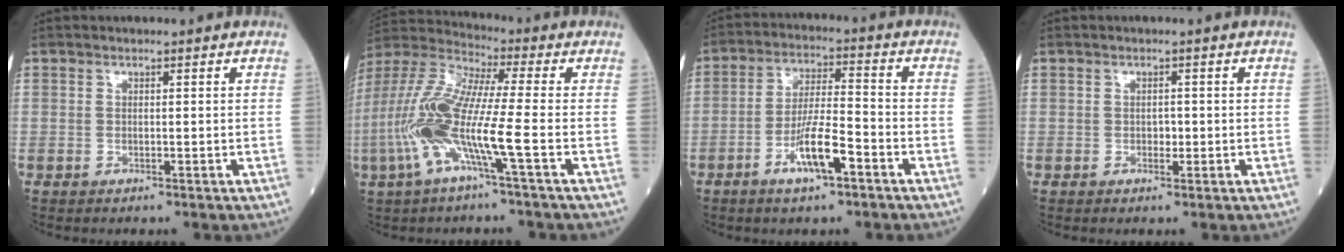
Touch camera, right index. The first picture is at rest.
{"total": 14.1, "force": [-4.1, 0.3, 13.5], "torque": [-0.297, -0.002, -0.091]}
{"total": 8.4, "force": [-4.1, 1.3, 7.2], "torque": [-0.138, -0.002, -0.075]}
{"total": 1.1, "force": [-0.2, 0.8, 0.7], "torque": [-0.007, 0.002, -0.001]}